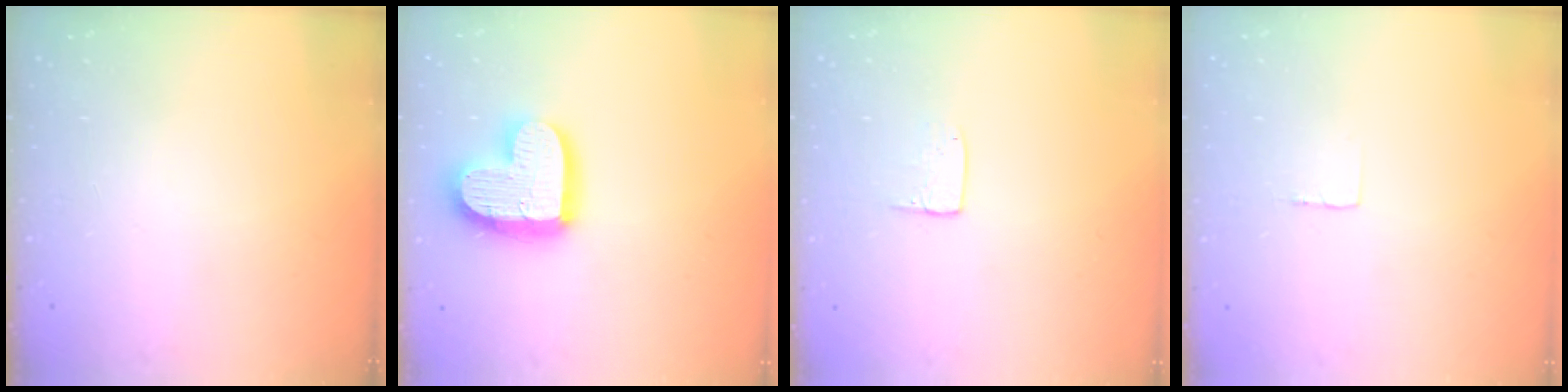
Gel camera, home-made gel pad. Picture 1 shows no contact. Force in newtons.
{"total": 17.1, "press": 17.0, "slide": 1.5}
{"total": 5.8, "press": 5.8, "slide": 0.4}
{"total": 2.3, "press": 2.3, "slide": 0.1}